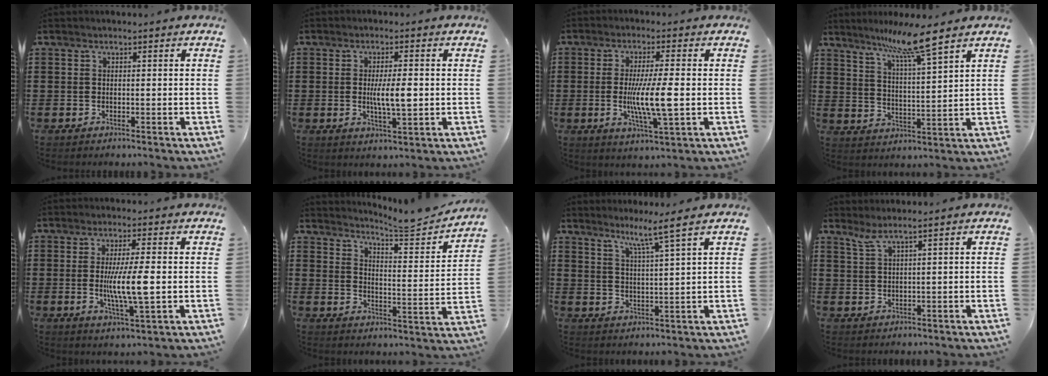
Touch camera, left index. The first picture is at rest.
{"total": 5.6, "force": [0.1, 1.3, 5.4], "torque": [-0.096, -0.004, -0.004]}
{"total": 8.4, "force": [-0.7, 1.1, 8.3], "torque": [-0.156, -0.010, -0.016]}
{"total": 8.8, "force": [7.0, -0.5, 5.4], "torque": [-0.117, -0.029, 0.117]}
{"total": 7.7, "force": [-0.2, 1.1, 7.6], "torque": [-0.140, -0.012, -0.012]}
{"total": 5.2, "force": [4.9, -0.6, 1.6], "torque": [-0.040, -0.043, 0.076]}
{"total": 5.2, "force": [3.9, -1.4, 3.1], "torque": [-0.072, -0.018, 0.062]}
{"total": 2.2, "force": [1.7, -0.4, 1.4], "torque": [-0.032, -0.002, 0.030]}